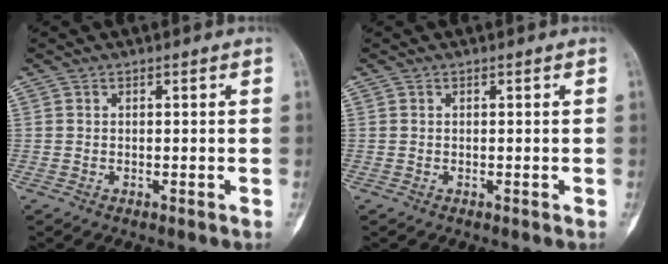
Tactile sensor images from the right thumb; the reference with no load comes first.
{"total": 0.0}